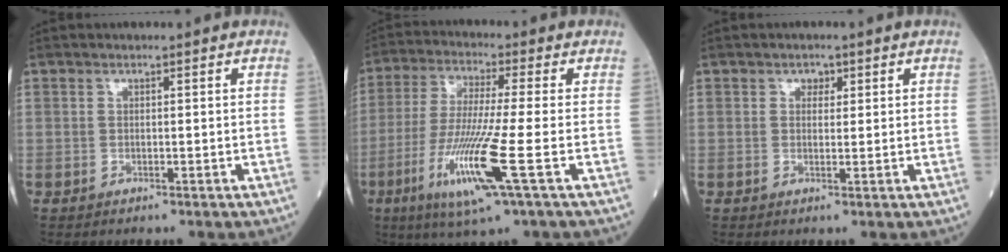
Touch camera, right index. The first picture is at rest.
{"total": 12.8, "force": [-4.5, -0.5, 12.0], "torque": [-0.250, -0.030, -0.090]}
{"total": 1.5, "force": [0.7, 1.1, 0.7], "torque": [-0.005, 0.002, 0.009]}